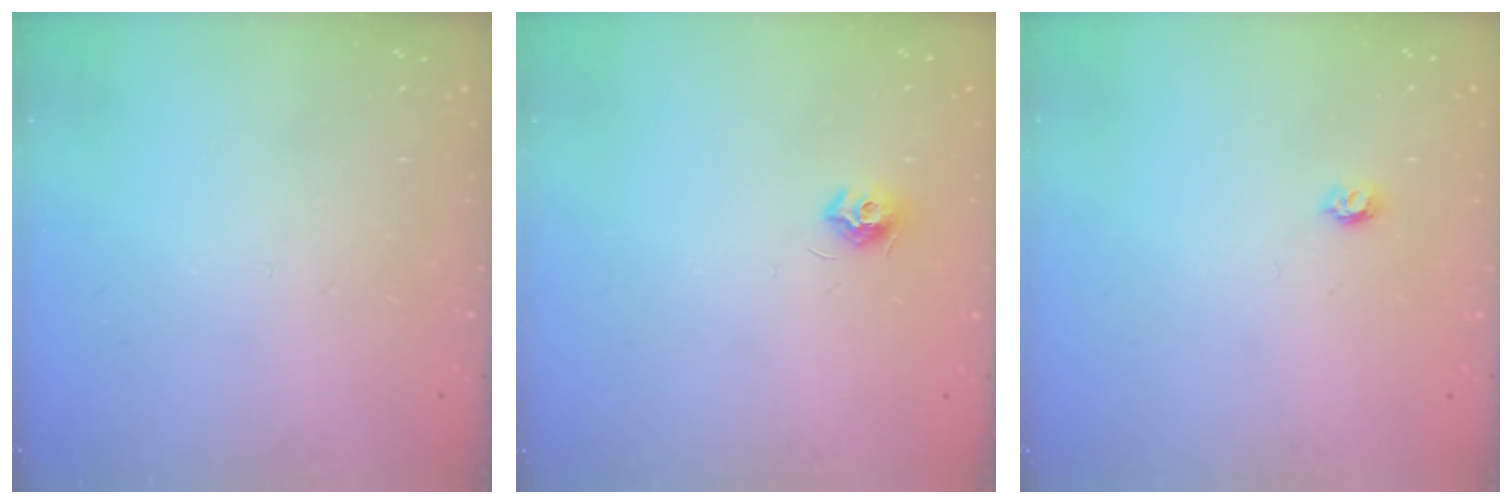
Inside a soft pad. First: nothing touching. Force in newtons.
{"total": 7.0, "press": 6.9, "slide": 0.4}
{"total": 3.6, "press": 3.6, "slide": 0.4}